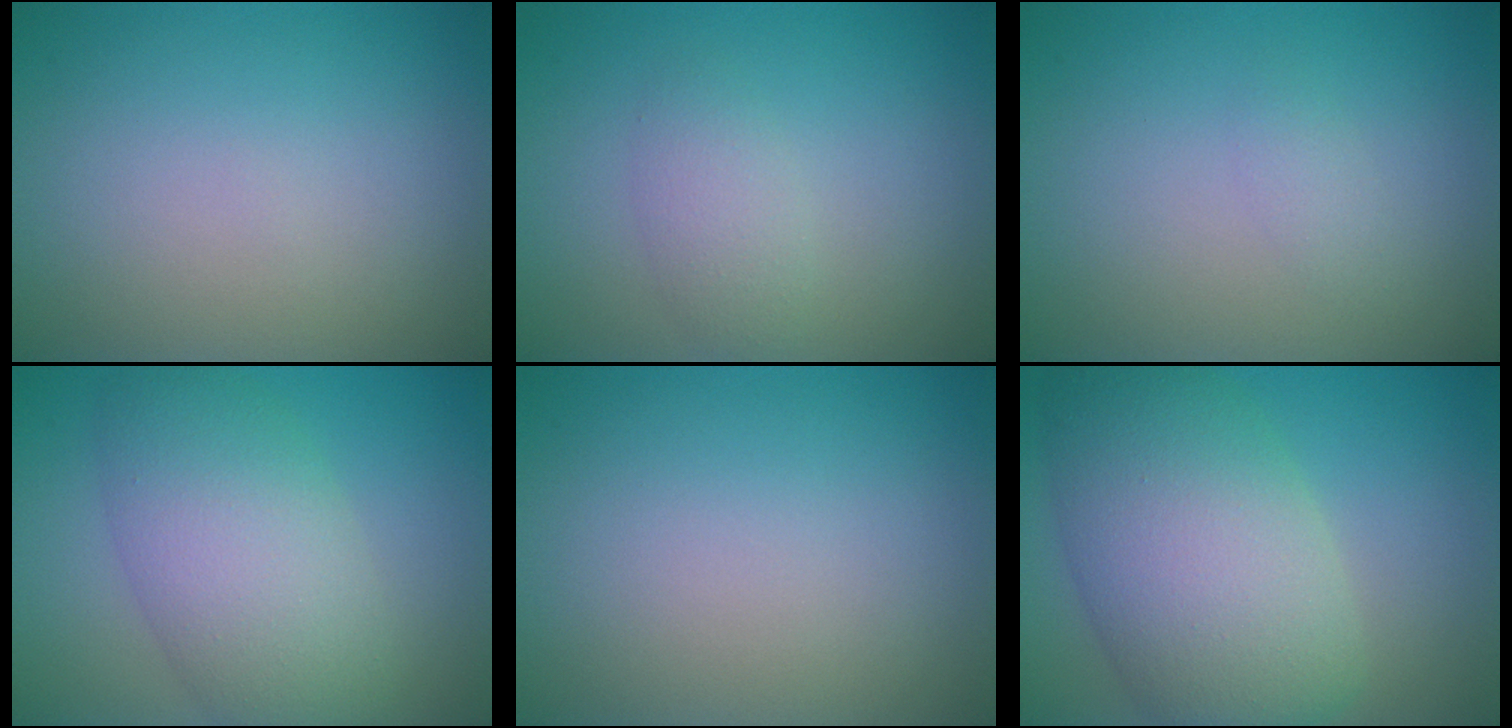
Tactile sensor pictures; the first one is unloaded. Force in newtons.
{"total": 1.9, "press": 1.9, "slide": 0.1}
{"total": 0.9, "press": 0.9, "slide": 0.0}
{"total": 7.3, "press": 7.3, "slide": 0.5}
{"total": 0.0}
{"total": 10.4, "press": 10.4, "slide": 0.6}